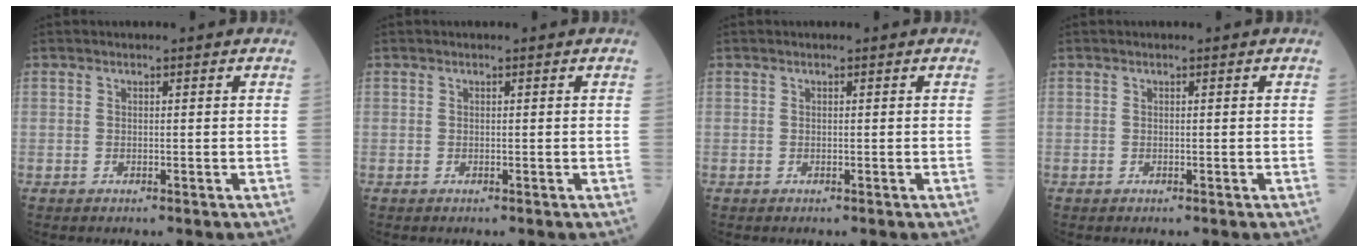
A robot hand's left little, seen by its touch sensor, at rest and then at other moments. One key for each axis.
{"total": 0.0}
{"total": 0.0}
{"total": 0.0}